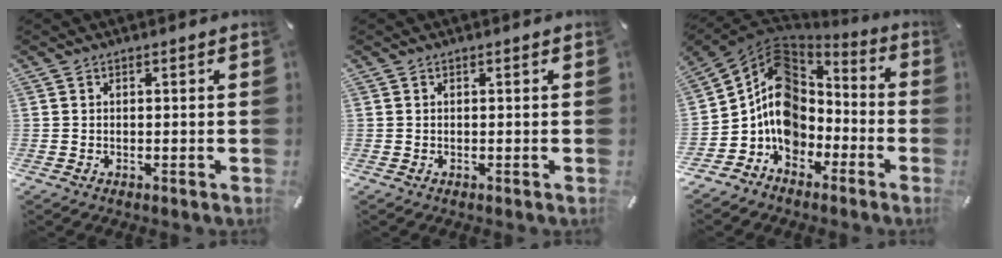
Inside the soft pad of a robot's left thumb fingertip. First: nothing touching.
{"total": 0.0}
{"total": 11.5, "force": [-1.9, 10.1, 5.2], "torque": [-0.129, 0.001, -0.034]}